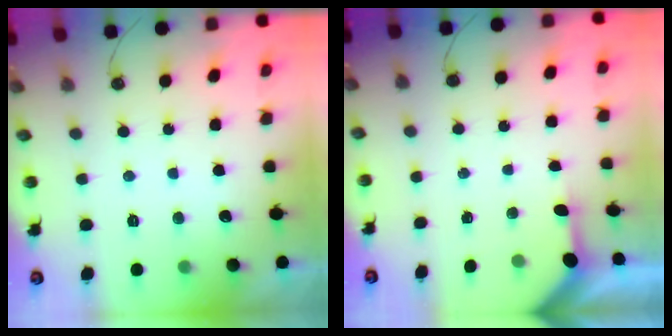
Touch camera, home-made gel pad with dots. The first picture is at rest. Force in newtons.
{"total": 3.0, "press": 3.0, "slide": 0.3}